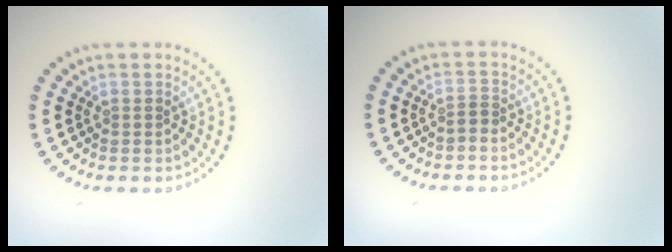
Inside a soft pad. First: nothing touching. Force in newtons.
{"total": 0.7, "press": 0.3, "slide": 0.6}